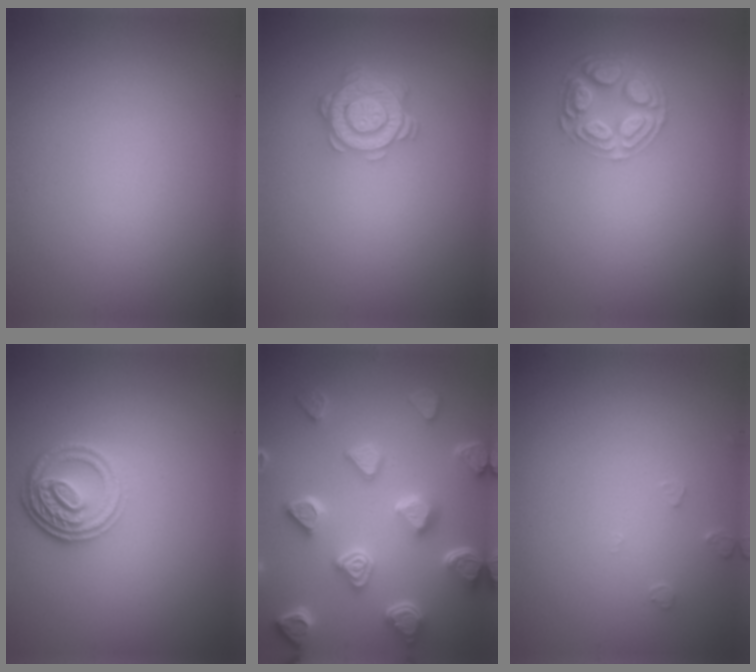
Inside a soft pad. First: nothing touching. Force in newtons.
{"total": 4.5, "press": 3.4, "slide": 2.9}
{"total": 4.5, "press": 3.4, "slide": 2.9}
{"total": 4.1, "press": 3.2, "slide": 2.5}
{"total": 7.3, "press": 6.0, "slide": 4.2}
{"total": 0.9, "press": 0.9, "slide": 0.2}